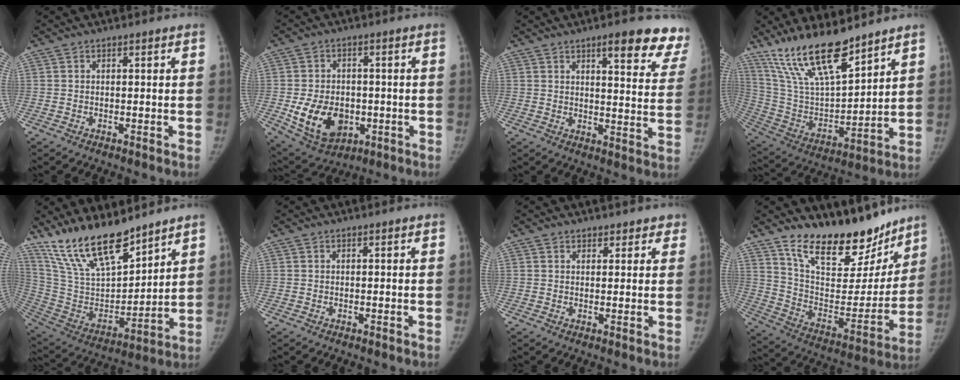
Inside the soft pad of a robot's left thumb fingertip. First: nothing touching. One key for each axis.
{"total": 12.4, "fx": -2.7, "fy": 9.0, "fz": 8.0, "tx": -0.109, "ty": 0.001, "tz": -0.024}
{"total": 15.2, "fx": 11.3, "fy": 4.0, "fz": 9.3, "tx": -0.066, "ty": -0.051, "tz": 0.124}
{"total": 18.1, "fx": 13.7, "fy": 4.7, "fz": 10.8, "tx": -0.172, "ty": -0.068, "tz": 0.268}
{"total": 18.9, "fx": 15.2, "fy": 5.7, "fz": 9.6, "tx": -0.137, "ty": -0.080, "tz": 0.295}
{"total": 0.0}
{"total": 2.7, "fx": 2.2, "fy": 1.6, "fz": 0.1, "tx": 0.036, "ty": -0.007, "tz": 0.019}
{"total": 23.3, "fx": 18.0, "fy": 9.8, "fz": 11.0, "tx": -0.117, "ty": -0.108, "tz": 0.292}